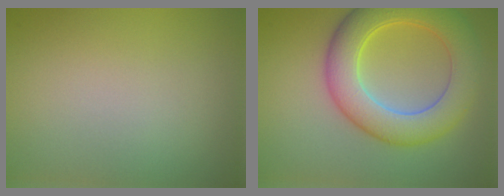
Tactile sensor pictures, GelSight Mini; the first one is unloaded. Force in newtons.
{"total": 7.6, "press": 7.6, "slide": 0.1}